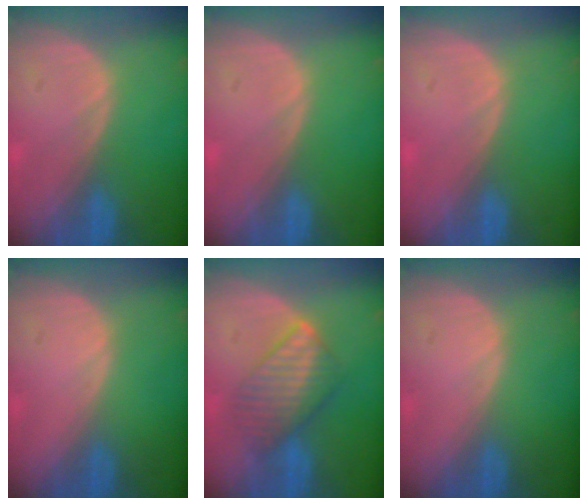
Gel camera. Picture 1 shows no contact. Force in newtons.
{"total": 0.0}
{"total": 0.5, "press": 0.1, "slide": 0.5}
{"total": 0.0}
{"total": 6.6, "press": 6.6, "slide": 0.6}
{"total": 0.0}